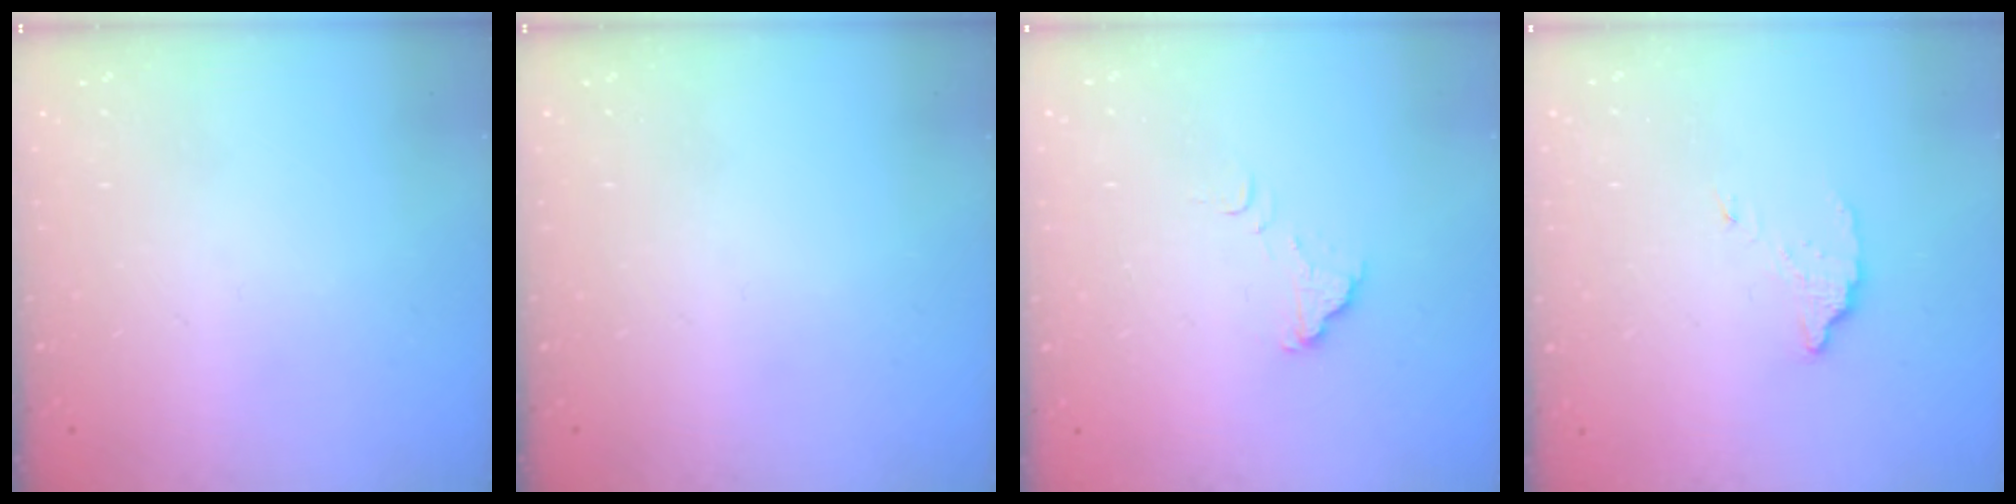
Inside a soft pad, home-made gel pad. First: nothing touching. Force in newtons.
{"total": 0.0}
{"total": 2.4, "press": 2.4, "slide": 0.1}
{"total": 2.9, "press": 2.9, "slide": 0.2}